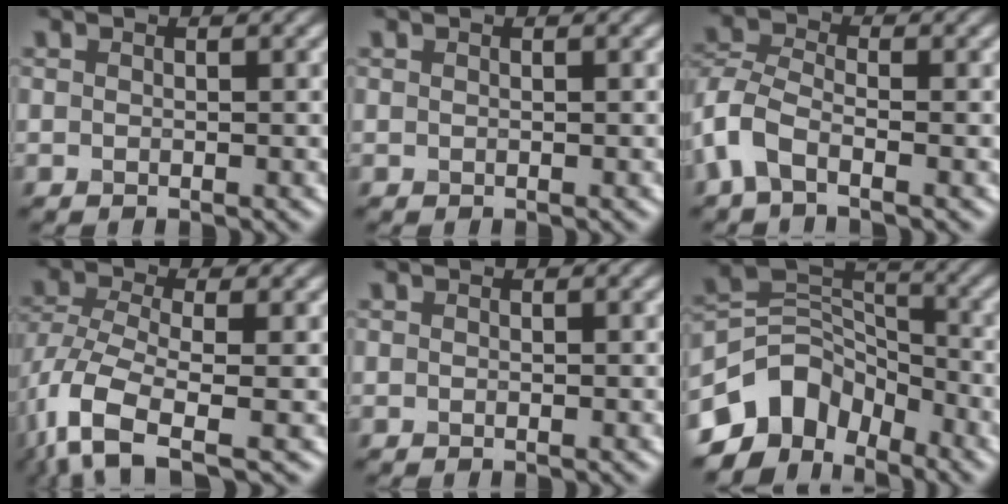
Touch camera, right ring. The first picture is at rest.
{"total": 0.0}
{"total": 4.2, "force": [-2.2, 2.1, 3.0], "torque": [-0.072, 0.001, -0.060]}
{"total": 6.9, "force": [-3.5, 2.6, 5.3], "torque": [-0.115, -0.005, -0.077]}
{"total": 0.0}
{"total": 7.9, "force": [-5.0, 5.3, 3.1], "torque": [-0.038, 0.004, -0.106]}